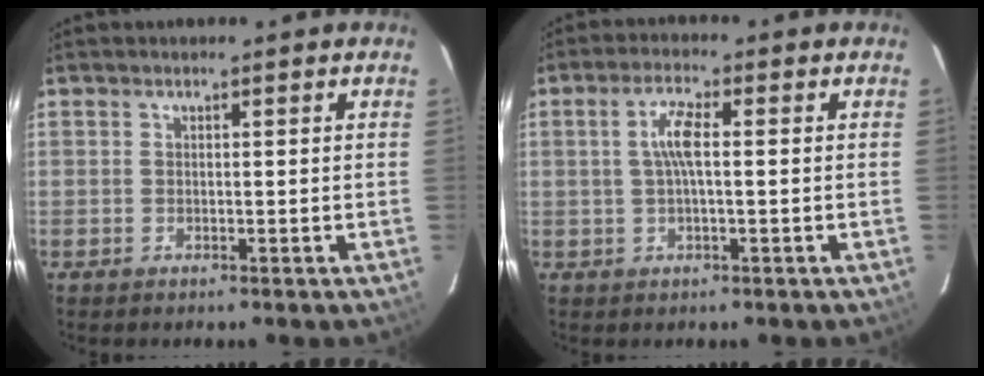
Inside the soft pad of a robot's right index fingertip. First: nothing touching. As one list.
[{"total": 4.6, "force": [0.4, 1.0, 4.5], "torque": [-0.088, 0.007, 0.008]}]